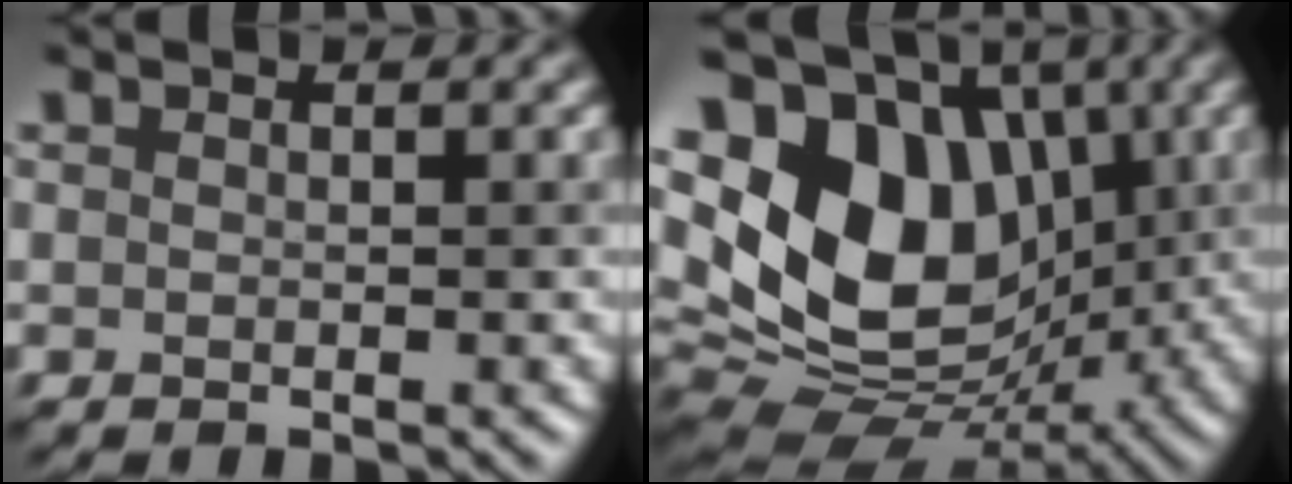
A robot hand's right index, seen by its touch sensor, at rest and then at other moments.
{"total": 15.4, "force": [2.3, 11.0, 10.5], "torque": [-0.200, -0.003, 0.041]}